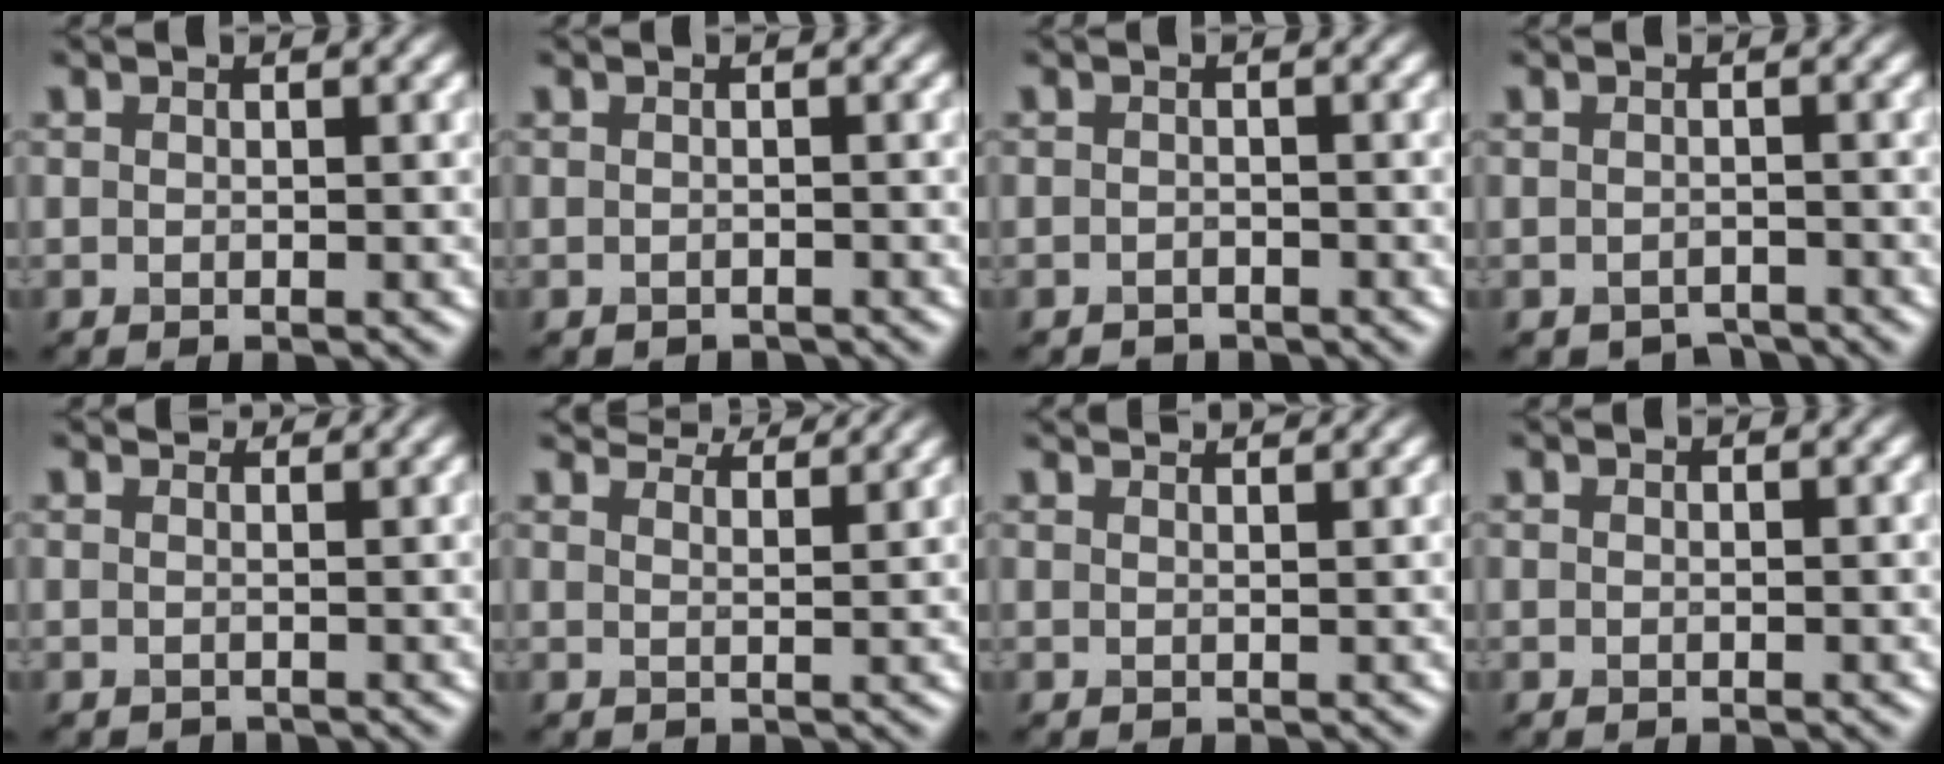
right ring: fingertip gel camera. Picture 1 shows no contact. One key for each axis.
{"total": 1.0, "fx": -1.0, "fy": 0.1, "fz": -0.1, "tx": 0.000, "ty": -0.008, "tz": -0.017}
{"total": 1.0, "fx": -0.9, "fy": 0.3, "fz": -0.2, "tx": 0.003, "ty": -0.002, "tz": -0.016}
{"total": 1.8, "fx": -1.7, "fy": 0.7, "fz": 0.1, "tx": 0.001, "ty": -0.005, "tz": -0.027}
{"total": 1.5, "fx": 1.2, "fy": 0.8, "fz": 0.2, "tx": -0.006, "ty": -0.003, "tz": 0.017}
{"total": 5.2, "fx": 5.0, "fy": 0.7, "fz": 1.4, "tx": -0.030, "ty": 0.007, "tz": 0.058}
{"total": 3.0, "fx": 2.7, "fy": 0.6, "fz": 1.0, "tx": -0.003, "ty": 0.007, "tz": 0.024}
{"total": 0.0}